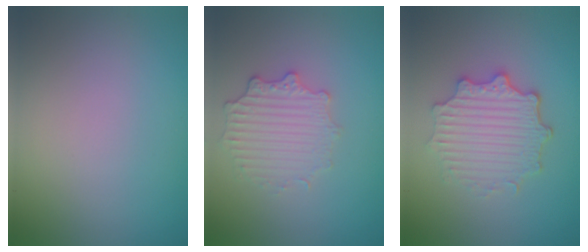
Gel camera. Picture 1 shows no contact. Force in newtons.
{"total": 2.8, "press": 2.5, "slide": 1.4}
{"total": 4.4, "press": 3.6, "slide": 2.4}